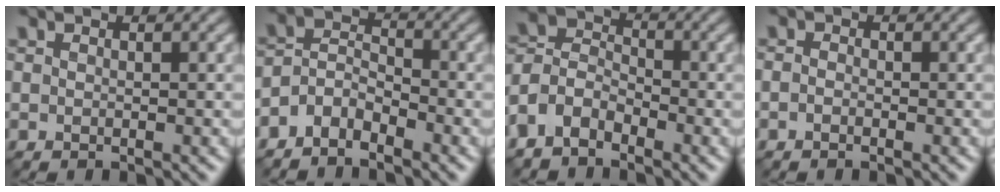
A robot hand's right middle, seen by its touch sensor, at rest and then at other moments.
{"total": 3.2, "force": [-2.6, 1.5, 1.3], "torque": [-0.024, 0.009, -0.060]}
{"total": 4.2, "force": [-2.8, 2.6, 1.7], "torque": [-0.038, 0.010, -0.070]}
{"total": 0.6, "force": [-0.3, 0.3, 0.4], "torque": [-0.006, -0.002, -0.014]}